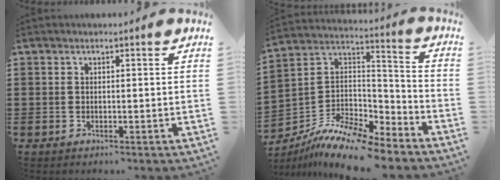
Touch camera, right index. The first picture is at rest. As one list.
[{"total": 10.9, "force": [-9.5, 2.4, 4.8], "torque": [-0.094, 0.019, -0.189]}]